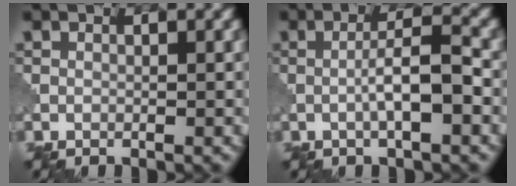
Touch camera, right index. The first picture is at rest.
{"total": 4.1, "force": [-0.9, 0.7, 3.9], "torque": [-0.067, 0.009, -0.020]}